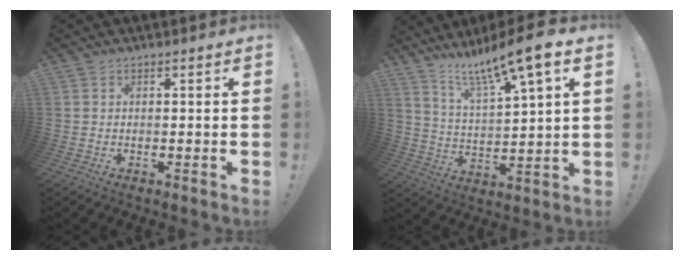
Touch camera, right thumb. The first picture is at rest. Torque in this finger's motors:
{"motor_torque": [-1.09, 1.40, 0.27, 0.12, 0.09]}